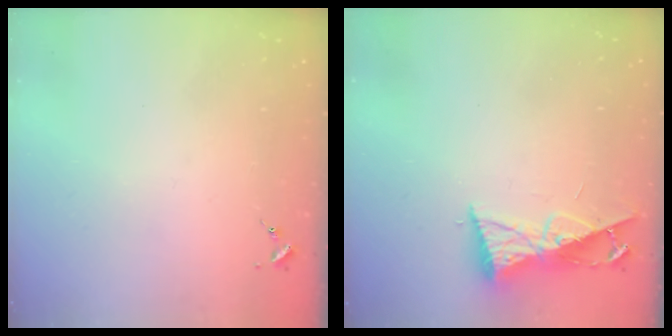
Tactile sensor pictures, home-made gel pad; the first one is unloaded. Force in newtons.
{"total": 8.3, "press": 8.3, "slide": 0.8}